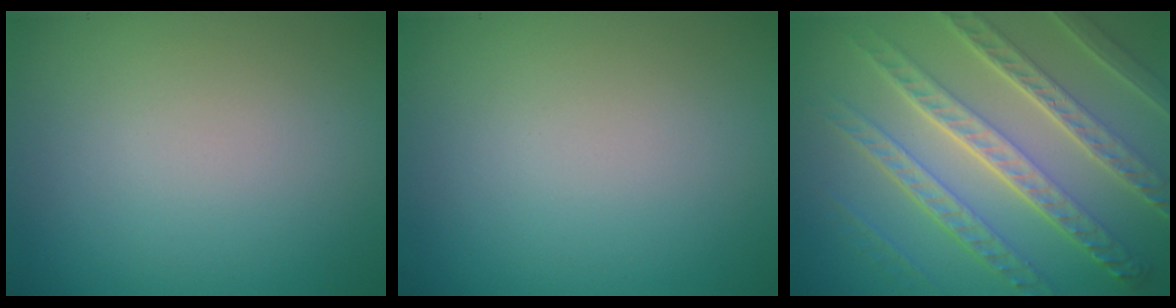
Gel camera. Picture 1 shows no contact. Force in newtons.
{"total": 0.0}
{"total": 8.8, "press": 6.2, "slide": 6.2}